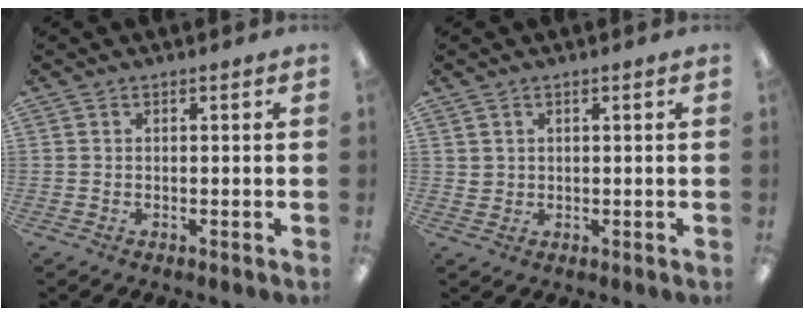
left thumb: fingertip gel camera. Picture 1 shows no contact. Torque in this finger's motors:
{"motor_torque": [-0.05, 0.00, 0.03, -0.53, -0.02]}